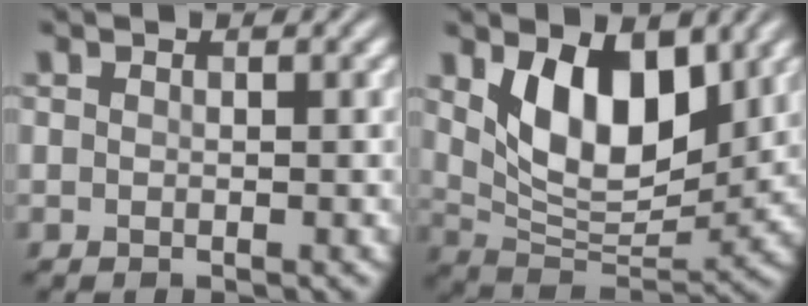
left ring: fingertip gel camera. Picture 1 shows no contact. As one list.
[{"total": 8.4, "force": [3.2, 4.5, 6.3], "torque": [-0.110, -0.017, 0.057]}]